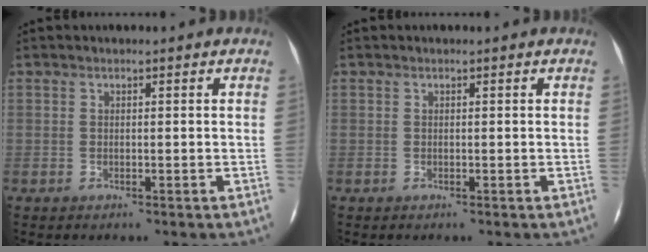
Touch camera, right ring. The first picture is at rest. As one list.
[{"total": 0.0}]